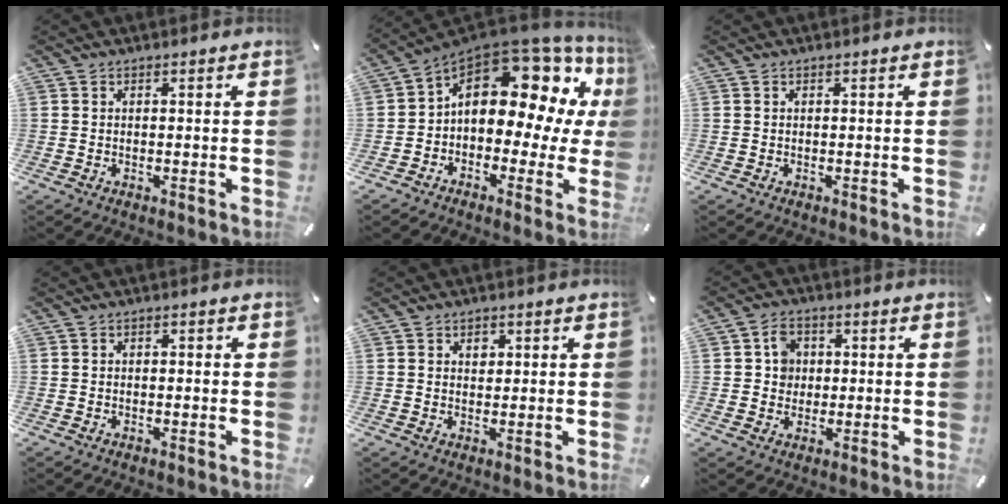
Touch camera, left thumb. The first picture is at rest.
{"total": 16.1, "force": [5.5, 9.8, 11.5], "torque": [-0.164, -0.049, 0.084]}
{"total": 0.0}
{"total": 0.6, "force": [-0.3, 0.4, 0.3], "torque": [-0.006, 0.001, -0.007]}
{"total": 2.0, "force": [0.7, 1.6, 0.8], "torque": [0.006, -0.005, 0.007]}
{"total": 5.4, "force": [0.9, 5.0, 1.9], "torque": [-0.024, 0.002, 0.013]}